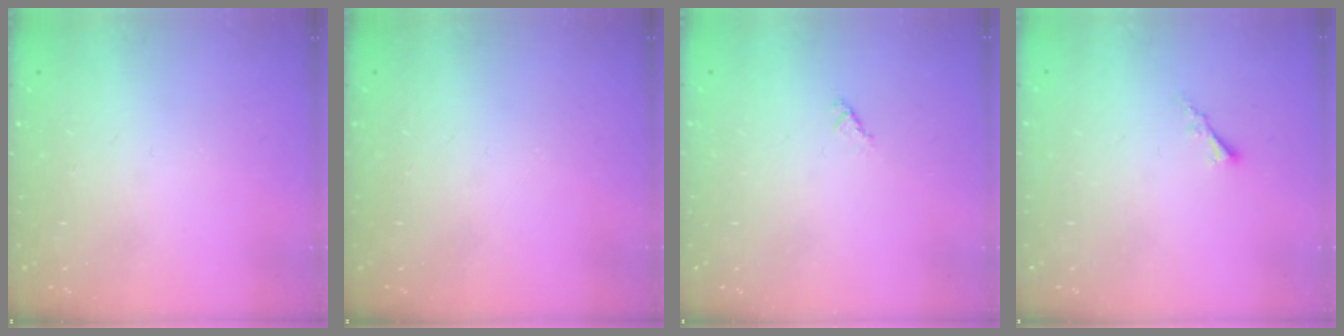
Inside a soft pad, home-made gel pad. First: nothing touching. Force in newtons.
{"total": 0.0}
{"total": 0.6, "press": 0.6, "slide": 0.2}
{"total": 1.8, "press": 1.7, "slide": 0.3}